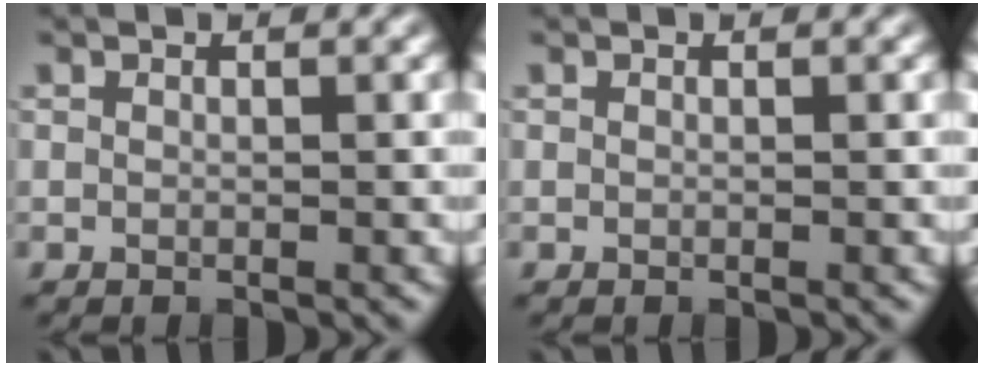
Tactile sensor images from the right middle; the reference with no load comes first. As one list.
[{"total": 0.0}]